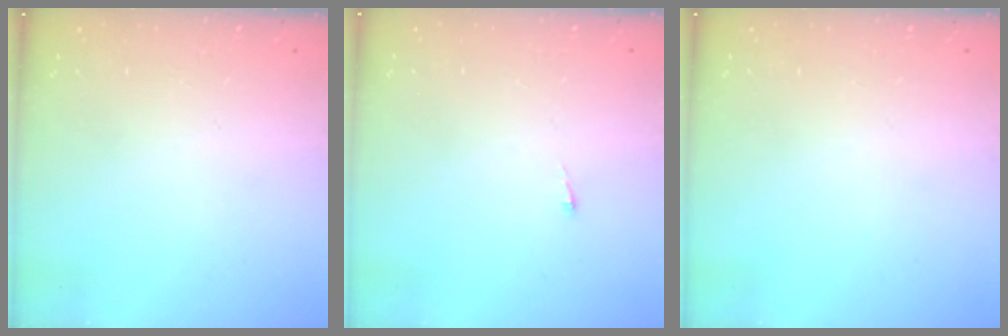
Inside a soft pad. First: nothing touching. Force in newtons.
{"total": 2.7, "press": 2.7, "slide": 0.4}
{"total": 0.0}